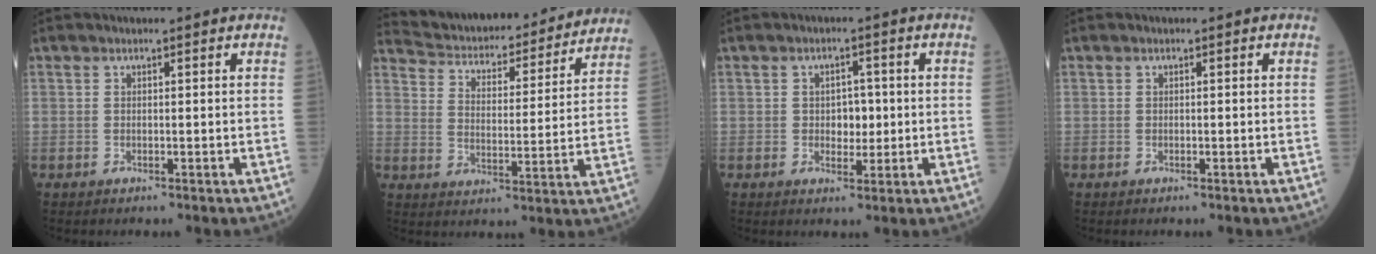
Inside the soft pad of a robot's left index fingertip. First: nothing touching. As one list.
[{"total": 20.9, "force": [19.7, 4.4, 5.6], "torque": [-0.085, -0.013, 0.262]}, {"total": 3.2, "force": [-0.2, 2.2, 2.3], "torque": [-0.027, 0.003, -0.002]}, {"total": 0.0}]